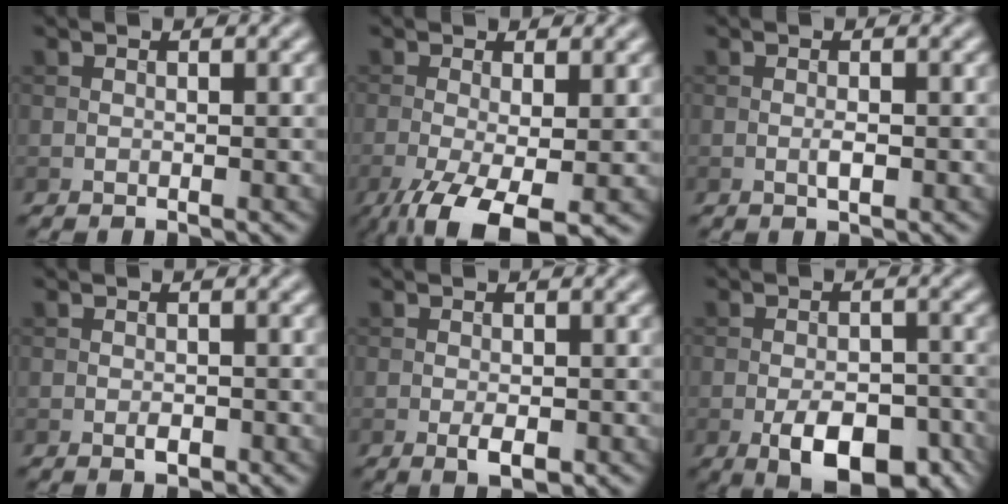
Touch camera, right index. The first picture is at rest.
{"total": 7.2, "force": [-3.4, 2.2, 5.9], "torque": [-0.121, -0.019, -0.056]}
{"total": 1.1, "force": [-0.2, 0.3, 1.0], "torque": [-0.022, -0.001, -0.005]}
{"total": 1.2, "force": [-0.5, 0.6, 0.9], "torque": [-0.014, -0.001, -0.008]}
{"total": 2.0, "force": [-0.7, 0.8, 1.7], "torque": [-0.031, -0.004, -0.010]}
{"total": 7.8, "force": [-3.8, 3.7, 5.7], "torque": [-0.087, -0.006, -0.057]}